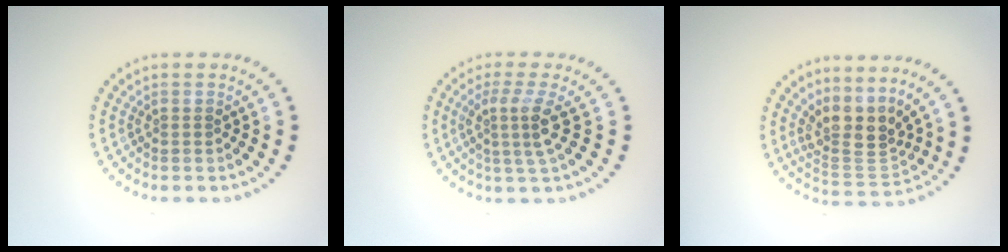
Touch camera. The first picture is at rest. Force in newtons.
{"total": 3.0, "press": 2.1, "slide": 2.1}
{"total": 3.9, "press": 2.9, "slide": 2.5}